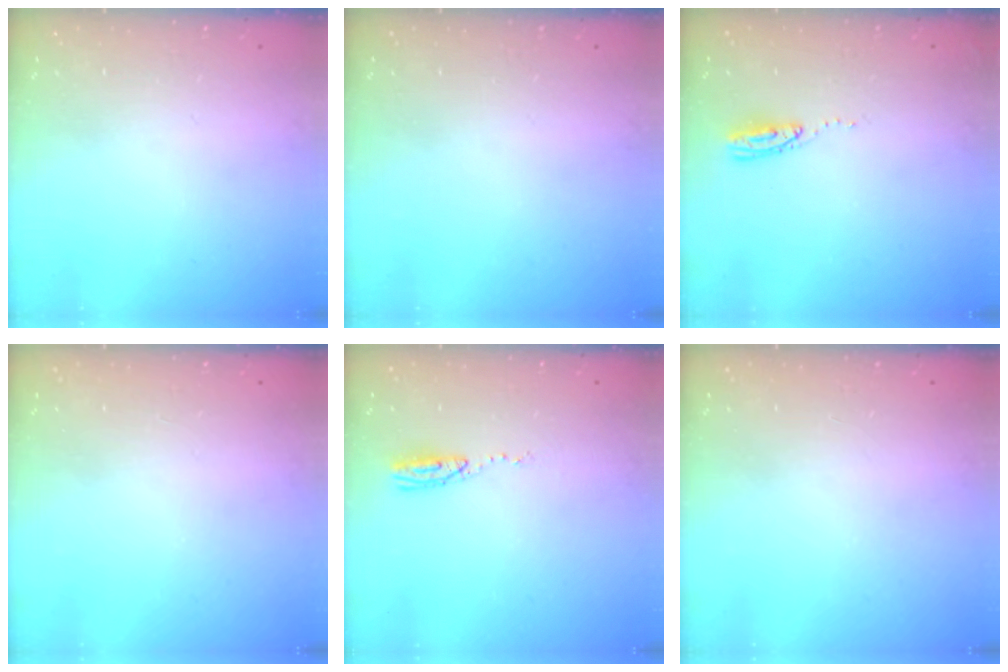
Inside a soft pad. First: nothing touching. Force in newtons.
{"total": 0.0}
{"total": 5.0, "press": 5.0, "slide": 0.5}
{"total": 0.0}
{"total": 5.0, "press": 4.7, "slide": 1.5}
{"total": 0.0}